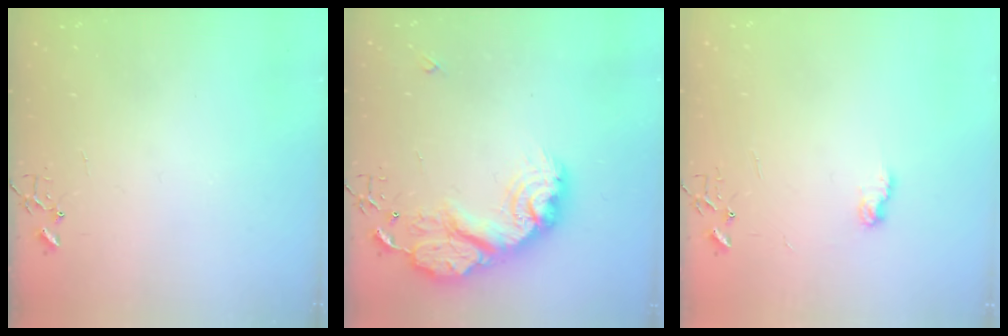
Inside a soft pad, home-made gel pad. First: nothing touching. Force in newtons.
{"total": 22.6, "press": 22.5, "slide": 1.9}
{"total": 6.3, "press": 6.3, "slide": 0.1}